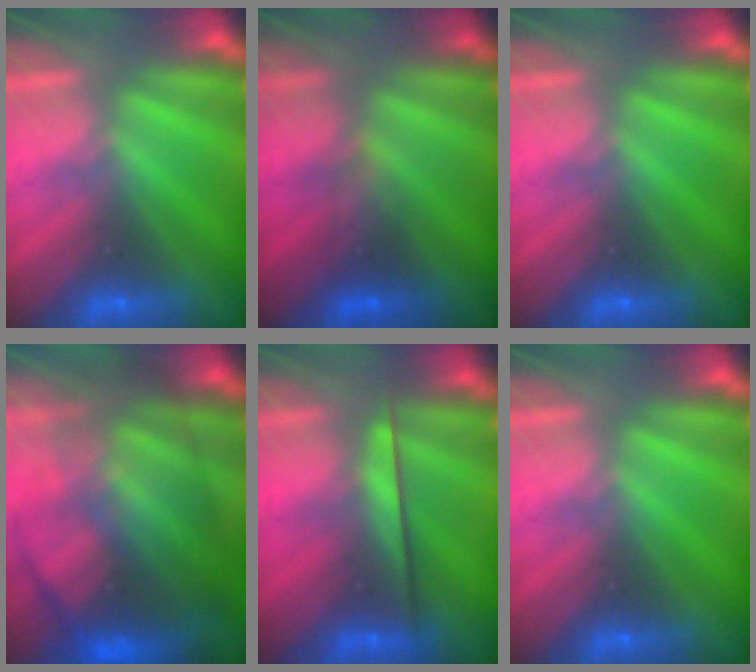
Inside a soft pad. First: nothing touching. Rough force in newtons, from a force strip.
{"total": 2.3}
{"total": 0.0}
{"total": 7.6}
{"total": 2.4}
{"total": 0.0}